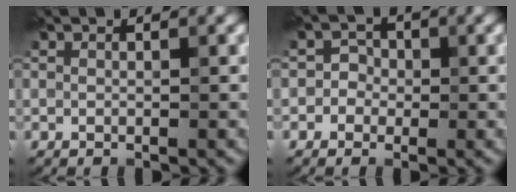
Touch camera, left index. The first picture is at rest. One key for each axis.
{"total": 1.8, "fx": -0.4, "fy": 1.7, "fz": 0.4, "tx": 0.017, "ty": 0.009, "tz": -0.017}